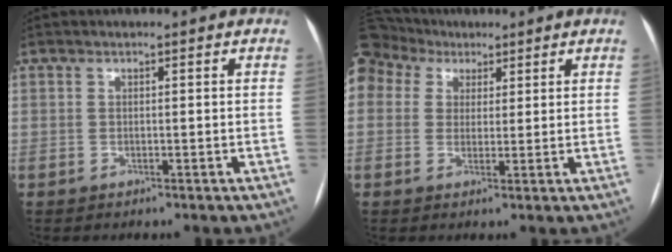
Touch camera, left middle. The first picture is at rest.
{"total": 11.0, "force": [6.3, 8.4, 3.1], "torque": [-0.091, 0.057, 0.123]}